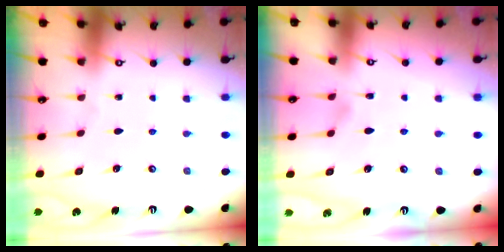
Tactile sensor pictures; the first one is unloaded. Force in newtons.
{"total": 1.1, "press": 0.6, "slide": 1.0}